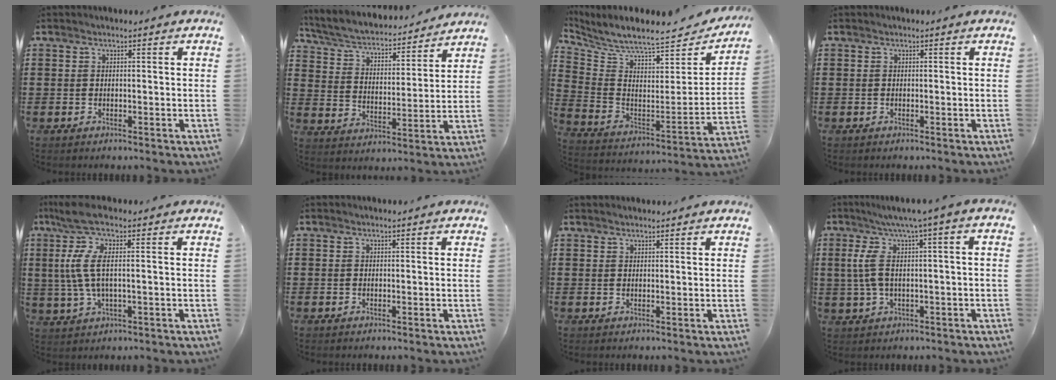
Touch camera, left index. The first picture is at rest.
{"total": 4.2, "force": [3.8, 0.9, 1.5], "torque": [-0.051, -0.030, 0.059]}
{"total": 6.8, "force": [6.2, 0.3, 2.7], "torque": [-0.087, -0.063, 0.102]}
{"total": 0.0}
{"total": 8.5, "force": [0.9, 1.6, 8.2], "torque": [-0.206, -0.018, 0.003]}
{"total": 0.0}
{"total": 0.9, "force": [0.8, 0.0, 0.2], "torque": [-0.006, -0.001, 0.017]}
{"total": 7.1, "force": [0.5, 1.2, 6.9], "torque": [-0.158, -0.010, -0.002]}